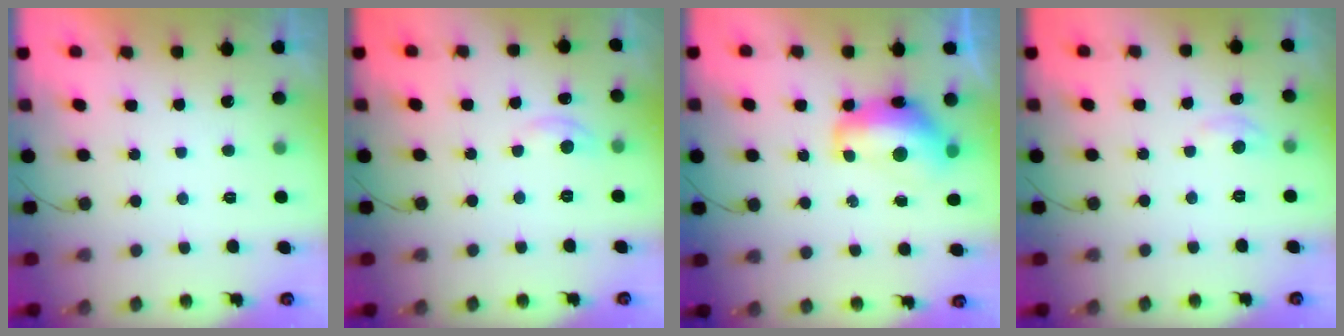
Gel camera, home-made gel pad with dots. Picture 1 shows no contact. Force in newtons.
{"total": 4.5, "press": 4.4, "slide": 0.7}
{"total": 11.9, "press": 11.8, "slide": 1.4}
{"total": 2.8, "press": 2.8, "slide": 0.4}